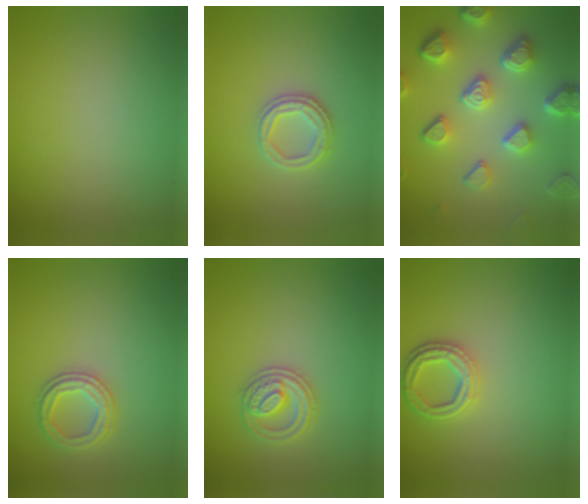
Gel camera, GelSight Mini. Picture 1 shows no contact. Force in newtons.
{"total": 2.5, "press": 2.4, "slide": 0.6}
{"total": 7.1, "press": 5.5, "slide": 4.4}
{"total": 2.5, "press": 2.4, "slide": 0.6}
{"total": 2.6, "press": 2.6, "slide": 0.5}
{"total": 3.2, "press": 2.8, "slide": 1.6}